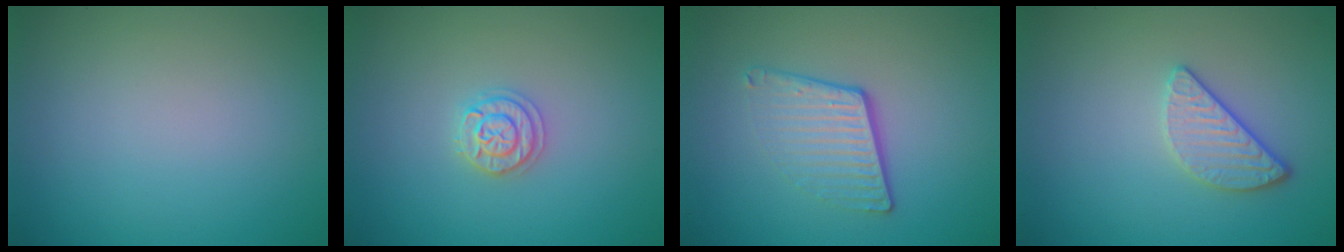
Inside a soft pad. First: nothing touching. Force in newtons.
{"total": 2.0, "press": 1.9, "slide": 0.3}
{"total": 3.9, "press": 2.6, "slide": 2.9}
{"total": 2.4, "press": 2.1, "slide": 1.1}